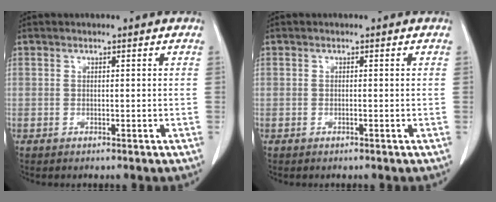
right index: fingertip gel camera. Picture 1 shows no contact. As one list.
[{"total": 0.0}]